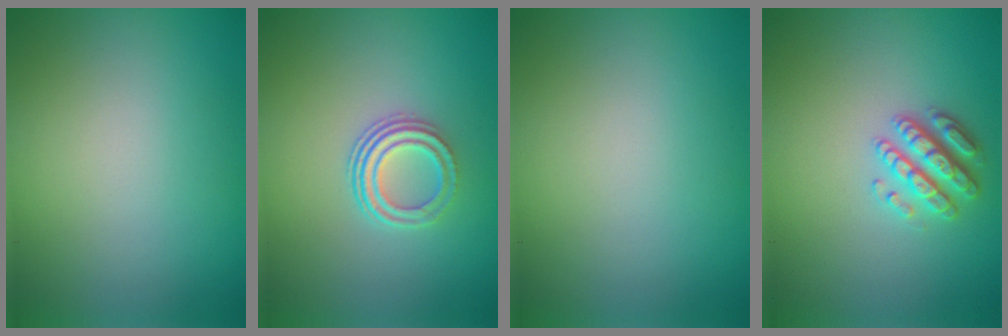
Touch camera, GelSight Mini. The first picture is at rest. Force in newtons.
{"total": 3.0, "press": 2.2, "slide": 2.1}
{"total": 0.0}
{"total": 2.9, "press": 2.8, "slide": 1.1}